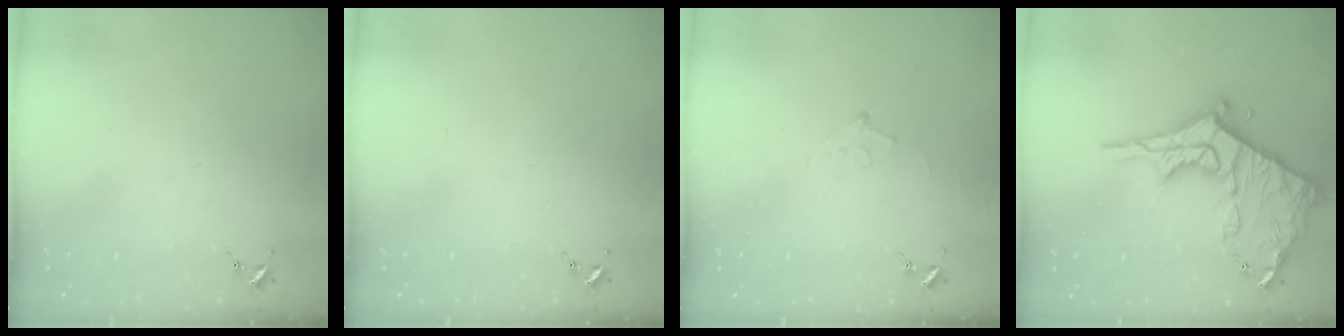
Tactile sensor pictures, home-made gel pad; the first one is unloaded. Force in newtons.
{"total": 0.0}
{"total": 5.2, "press": 5.2, "slide": 0.6}
{"total": 21.0, "press": 20.9, "slide": 1.8}